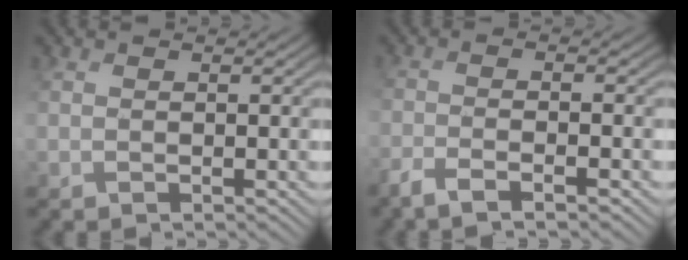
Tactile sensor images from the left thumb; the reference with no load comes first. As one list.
[{"total": 4.1, "force": [-2.9, 0.6, 2.8], "torque": [-0.049, -0.003, -0.069]}]